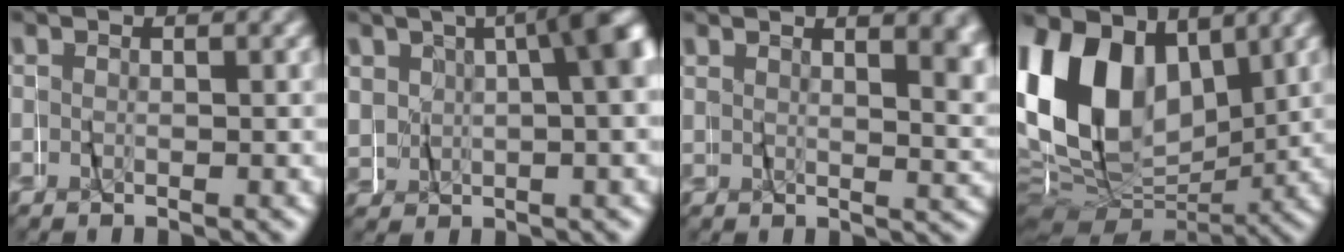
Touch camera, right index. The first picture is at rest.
{"total": 7.1, "force": [1.7, 3.7, 5.9], "torque": [-0.071, 0.019, 0.030]}
{"total": 3.7, "force": [2.2, 0.7, 2.9], "torque": [-0.031, 0.002, 0.039]}
{"total": 14.6, "force": [3.2, 10.5, 9.7], "torque": [-0.181, 0.007, 0.052]}